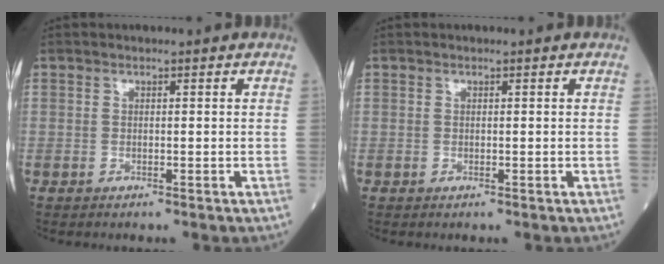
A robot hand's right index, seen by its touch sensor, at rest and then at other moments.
{"total": 0.0}